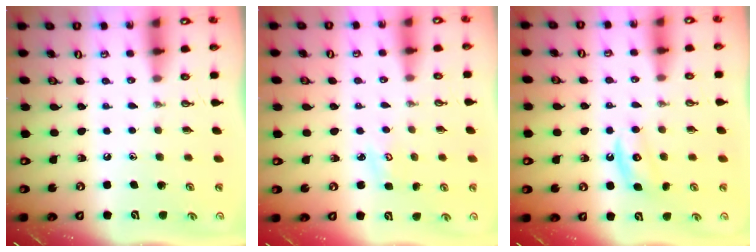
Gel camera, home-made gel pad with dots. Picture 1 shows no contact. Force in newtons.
{"total": 2.5, "press": 2.5, "slide": 0.4}
{"total": 4.8, "press": 4.7, "slide": 0.8}